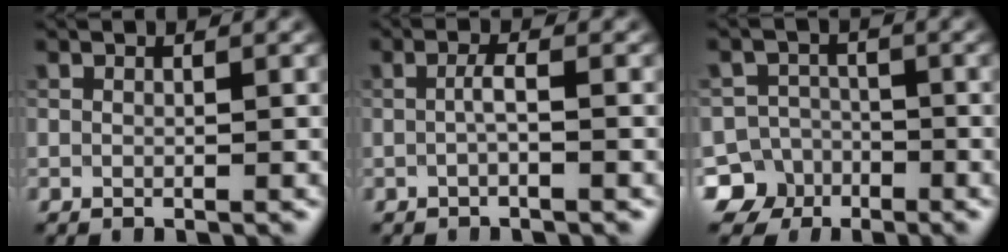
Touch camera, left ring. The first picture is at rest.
{"total": 1.3, "force": [-0.4, 0.1, 1.3], "torque": [-0.025, 0.004, -0.010]}
{"total": 7.5, "force": [-4.7, 5.8, 0.6], "torque": [0.008, -0.016, -0.096]}